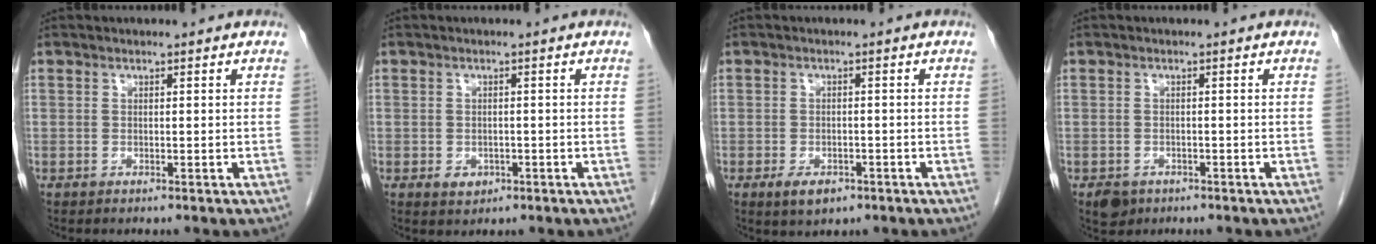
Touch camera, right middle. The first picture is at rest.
{"total": 2.1, "force": [-0.8, 1.6, 1.0], "torque": [-0.012, 0.003, -0.001]}
{"total": 3.6, "force": [-1.9, 1.9, 2.3], "torque": [-0.040, -0.002, -0.020]}
{"total": 2.4, "force": [-1.4, 1.8, 0.7], "torque": [-0.011, 0.003, -0.017]}